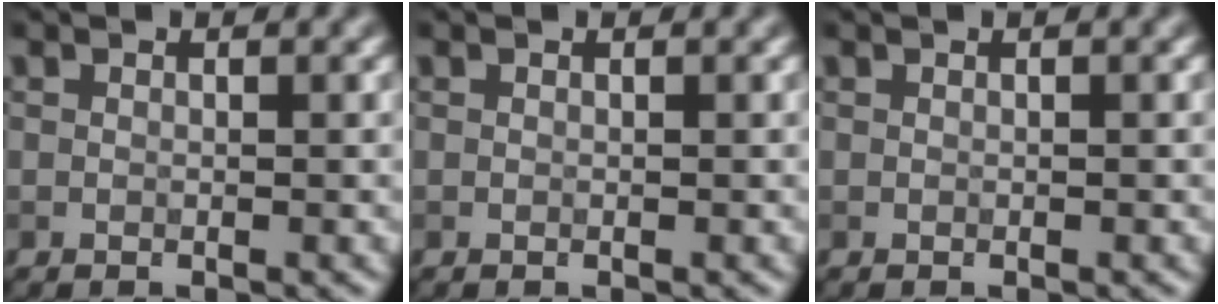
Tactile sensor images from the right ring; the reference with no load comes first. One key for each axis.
{"total": 0.0}
{"total": 0.0}